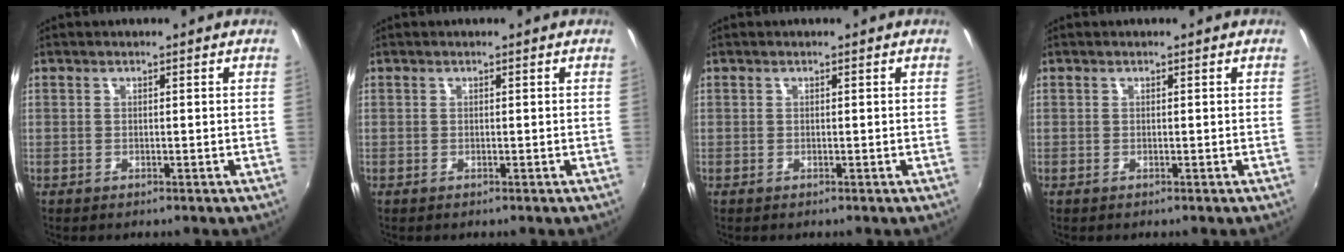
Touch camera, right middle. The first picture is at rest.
{"total": 0.0}
{"total": 0.0}
{"total": 0.0}